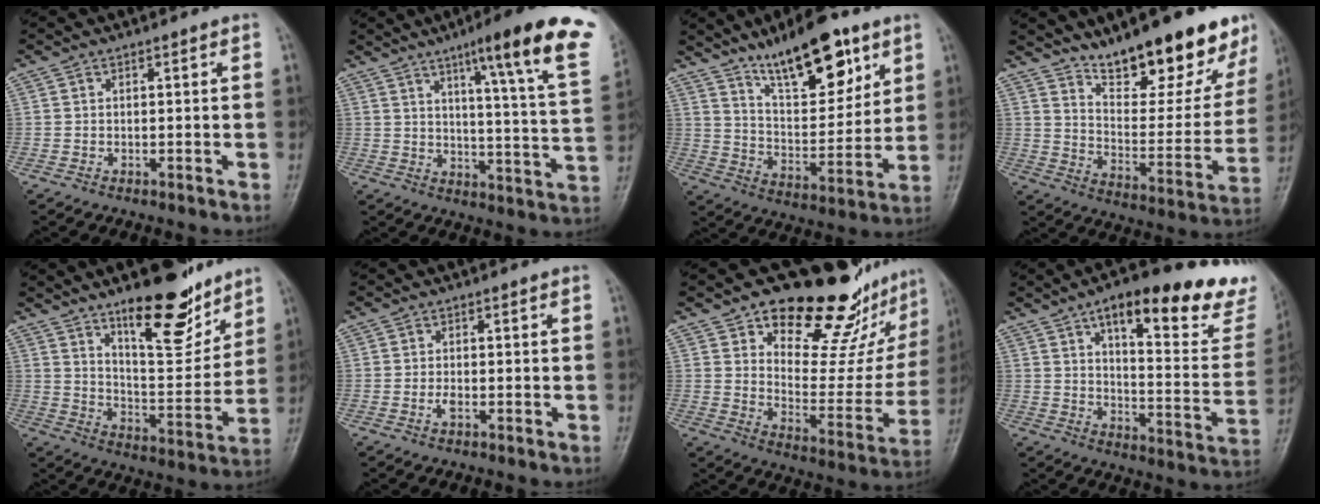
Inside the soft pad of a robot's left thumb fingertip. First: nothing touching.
{"total": 21.4, "force": [12.1, 2.0, 17.5], "torque": [-0.221, -0.043, 0.156]}
{"total": 17.4, "force": [11.1, 6.6, 11.6], "torque": [-0.145, -0.059, 0.193]}
{"total": 21.6, "force": [15.7, 6.7, 13.2], "torque": [-0.143, -0.099, 0.244]}
{"total": 16.4, "force": [11.4, 5.6, 10.4], "torque": [-0.116, -0.086, 0.187]}
{"total": 1.5, "force": [-0.5, 0.7, 1.2], "torque": [-0.026, -0.001, -0.011]}
{"total": 24.7, "force": [17.8, 10.6, 13.5], "torque": [-0.133, -0.107, 0.251]}
{"total": 25.1, "force": [16.4, 7.5, 17.5], "torque": [-0.195, -0.066, 0.221]}